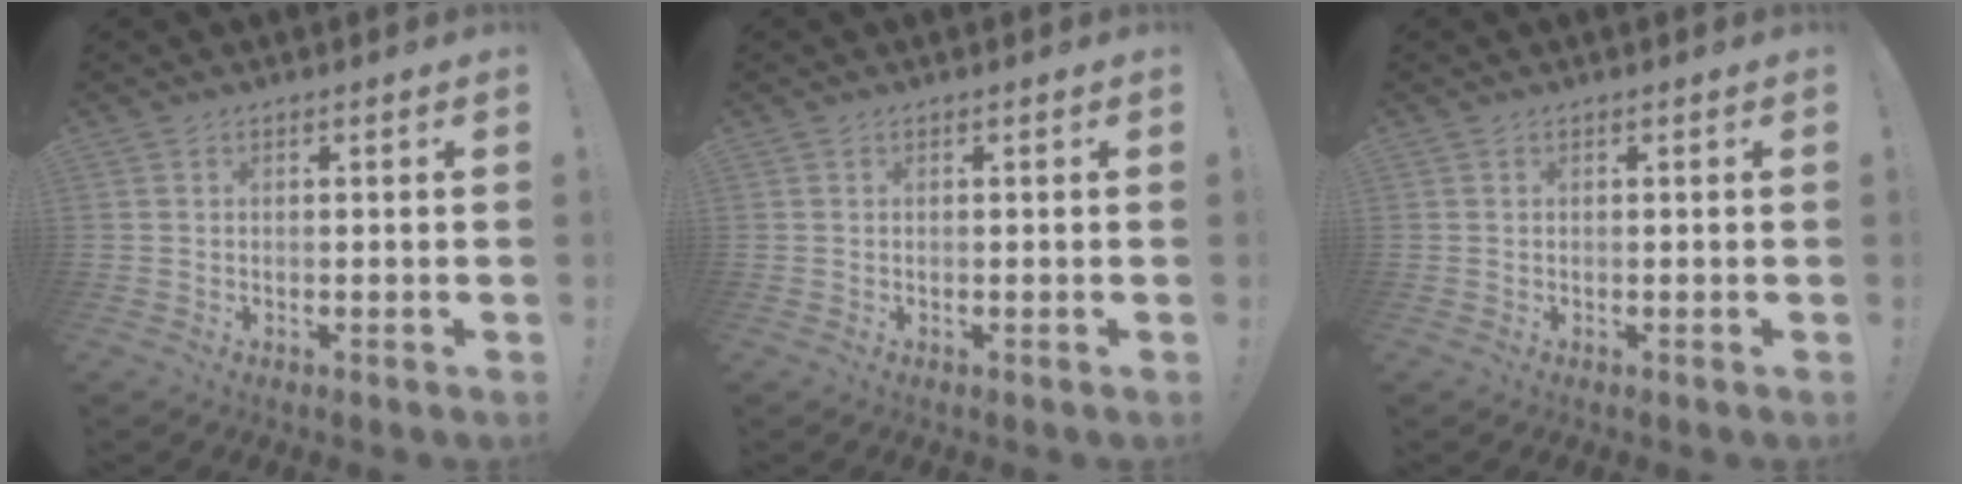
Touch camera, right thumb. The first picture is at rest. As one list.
[{"total": 0.0}, {"total": 0.0}]